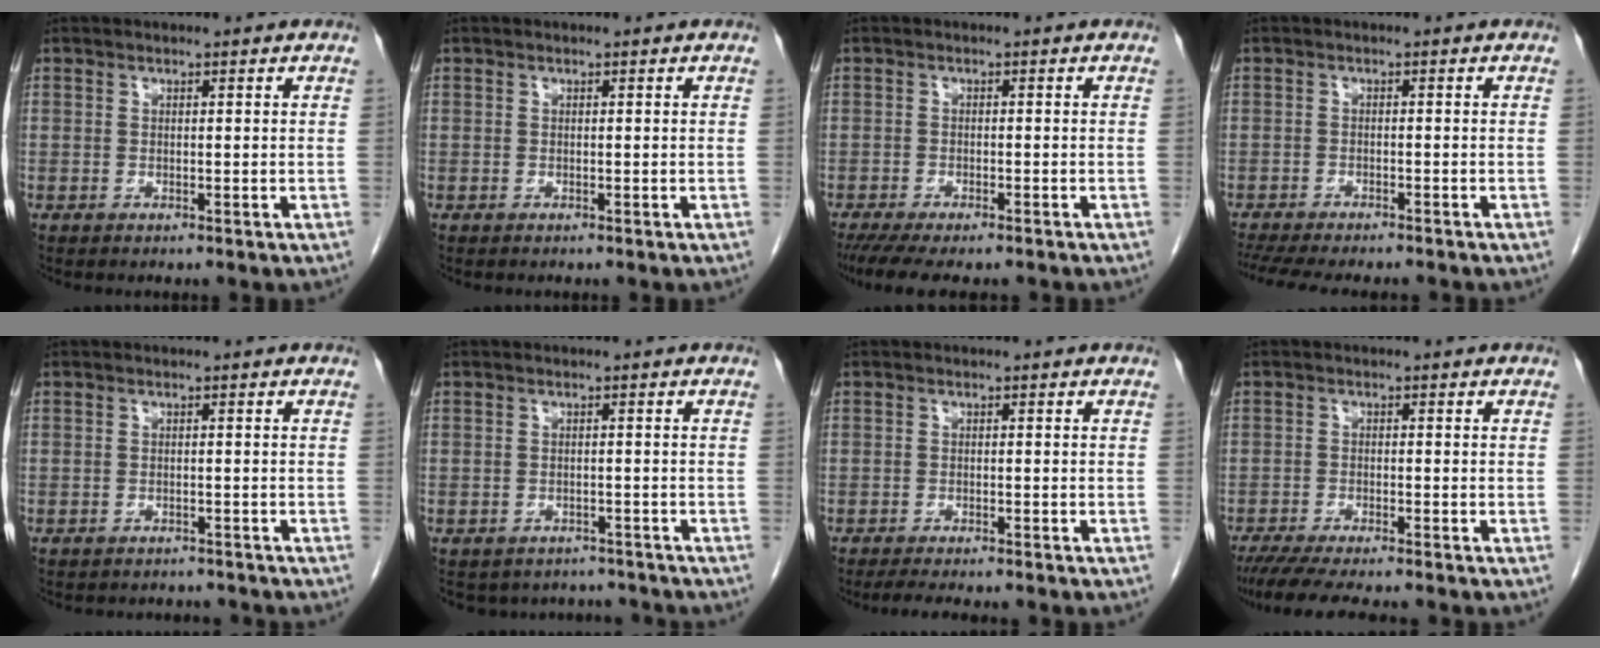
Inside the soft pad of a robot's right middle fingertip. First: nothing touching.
{"total": 0.0}
{"total": 9.9, "force": [-8.1, 2.3, 5.1], "torque": [-0.075, -0.010, -0.120]}
{"total": 13.4, "force": [-11.6, 2.7, 6.0], "torque": [-0.112, -0.017, -0.159]}
{"total": 5.6, "force": [-5.3, 1.8, 0.8], "torque": [-0.008, 0.001, -0.063]}
{"total": 6.9, "force": [-6.4, 2.7, 0.3], "torque": [0.003, 0.016, -0.074]}
{"total": 5.5, "force": [-4.7, 0.4, 2.8], "torque": [-0.036, -0.011, -0.067]}
{"total": 8.7, "force": [-7.6, 0.4, 4.3], "torque": [-0.059, -0.022, -0.121]}